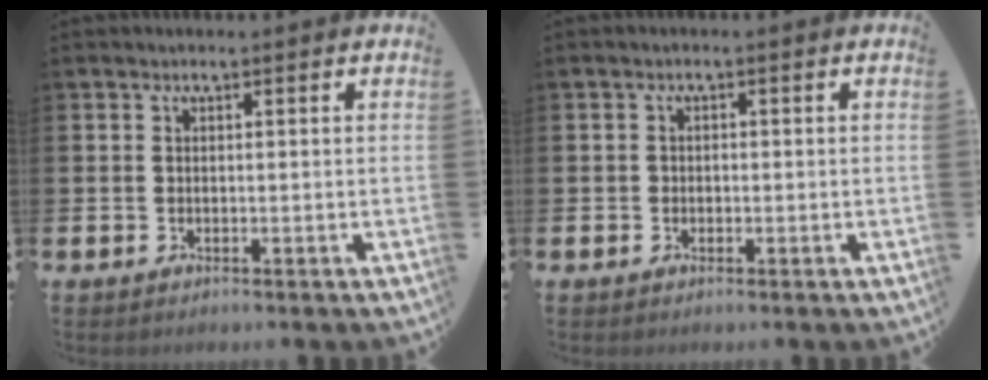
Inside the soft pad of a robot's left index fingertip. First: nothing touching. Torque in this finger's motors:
{"motor_torque": [-0.07, 0.13, 0.00, -0.01]}